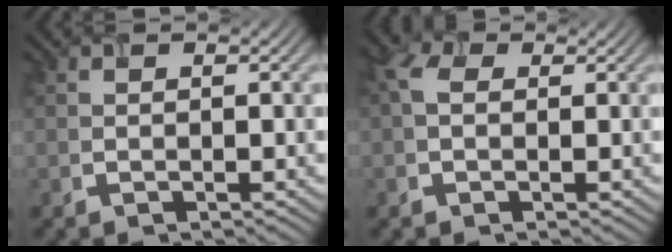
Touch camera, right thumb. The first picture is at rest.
{"total": 1.9, "force": [0.1, 1.5, 1.2], "torque": [-0.032, 0.004, -0.003]}